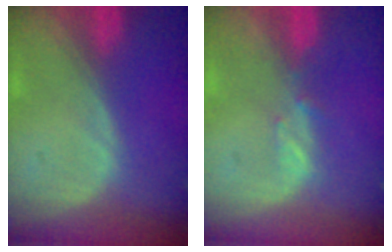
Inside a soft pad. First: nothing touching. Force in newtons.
{"total": 1.5, "press": 1.4, "slide": 0.2}